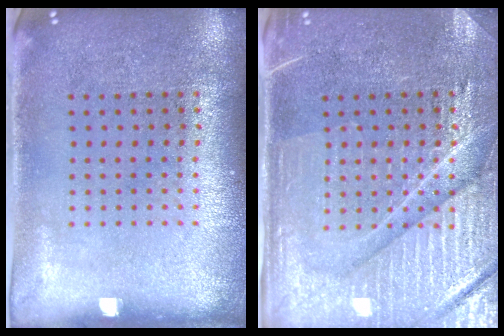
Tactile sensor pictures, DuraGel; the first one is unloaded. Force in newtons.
{"total": 4.5, "press": 4.3, "slide": 1.3}